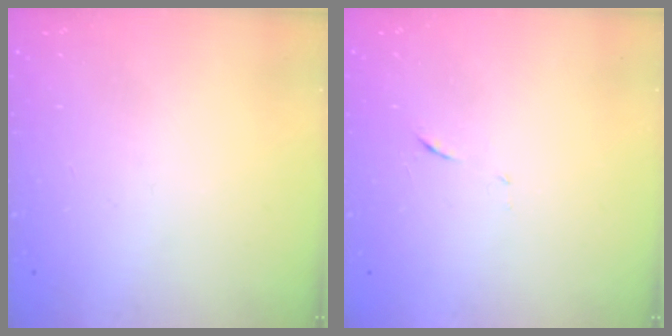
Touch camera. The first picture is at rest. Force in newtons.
{"total": 6.7, "press": 6.6, "slide": 0.6}